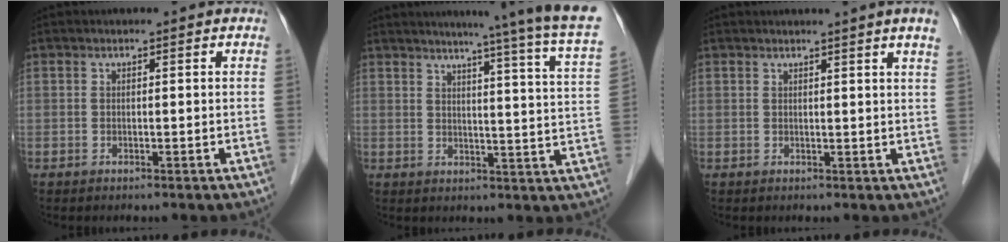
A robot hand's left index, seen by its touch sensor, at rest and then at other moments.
{"total": 20.1, "force": [16.9, -1.8, 10.8], "torque": [-0.152, -0.059, 0.193]}
{"total": 4.4, "force": [3.6, -1.0, 2.4], "torque": [-0.031, -0.005, 0.033]}